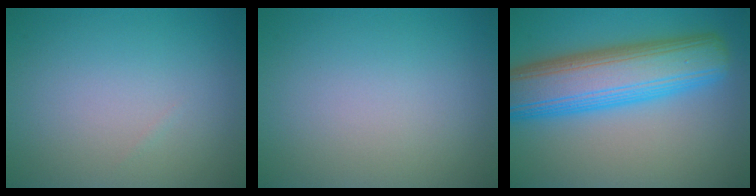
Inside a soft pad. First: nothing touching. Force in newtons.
{"total": 0.0}
{"total": 10.3, "press": 10.3, "slide": 0.5}